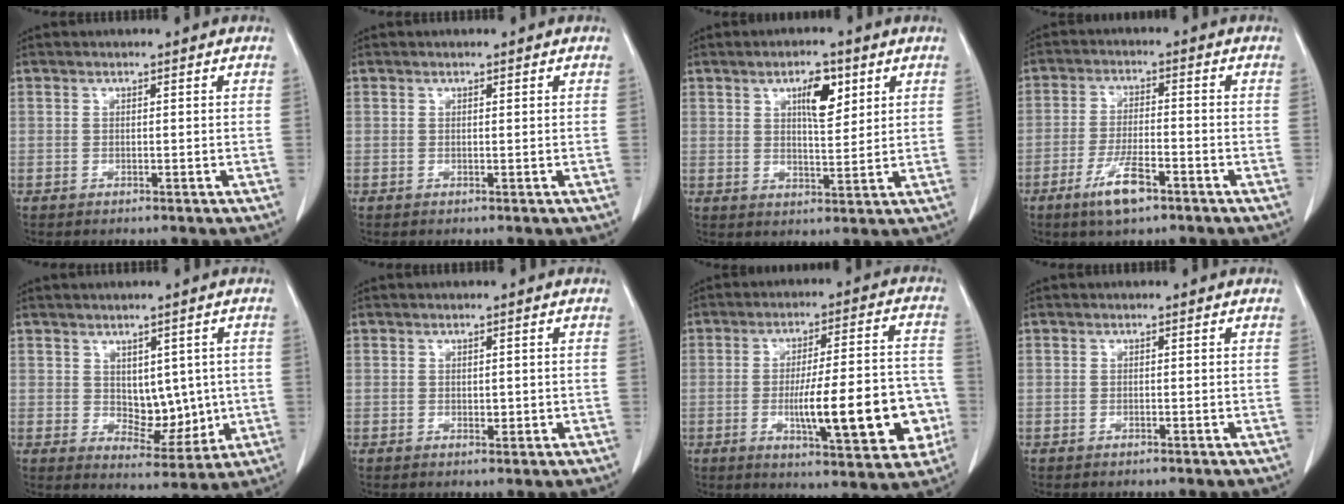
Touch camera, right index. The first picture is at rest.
{"total": 0.0}
{"total": 6.0, "force": [2.8, 2.0, 5.0], "torque": [-0.083, 0.001, 0.046]}
{"total": 6.8, "force": [-4.1, 1.4, 5.3], "torque": [-0.104, -0.008, -0.068]}
{"total": 6.8, "force": [0.5, 4.1, 5.5], "torque": [-0.072, -0.003, 0.028]}
{"total": 1.2, "force": [-0.1, 0.8, 0.9], "torque": [-0.012, 0.000, 0.003]}
{"total": 16.7, "force": [-4.0, 3.3, 15.8], "torque": [-0.226, 0.015, -0.048]}
{"total": 0.0}